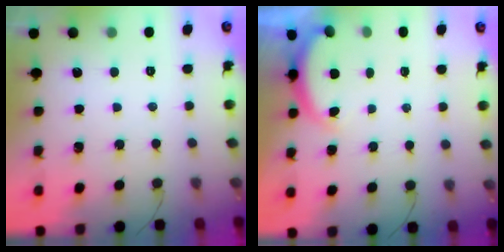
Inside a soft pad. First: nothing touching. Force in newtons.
{"total": 3.0, "press": 2.9, "slide": 0.6}